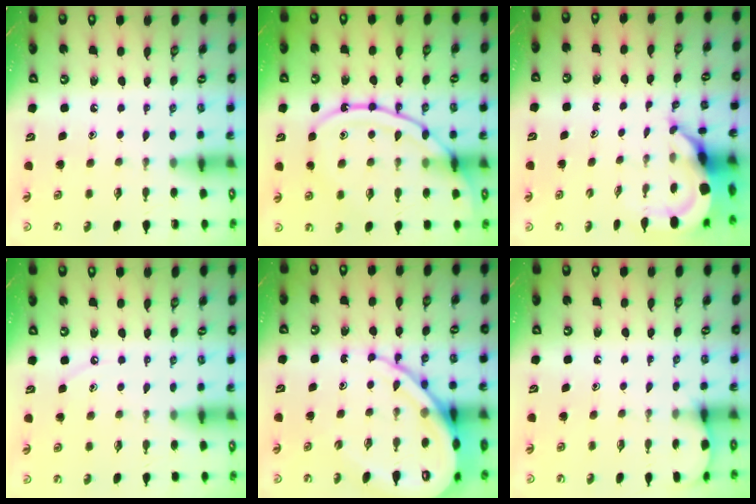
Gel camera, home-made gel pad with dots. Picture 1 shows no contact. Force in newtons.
{"total": 15.1, "press": 15.1, "slide": 1.1}
{"total": 5.5, "press": 5.4, "slide": 0.8}
{"total": 2.7, "press": 2.7, "slide": 0.5}
{"total": 16.8, "press": 16.7, "slide": 1.8}
{"total": 4.3, "press": 4.3, "slide": 0.3}